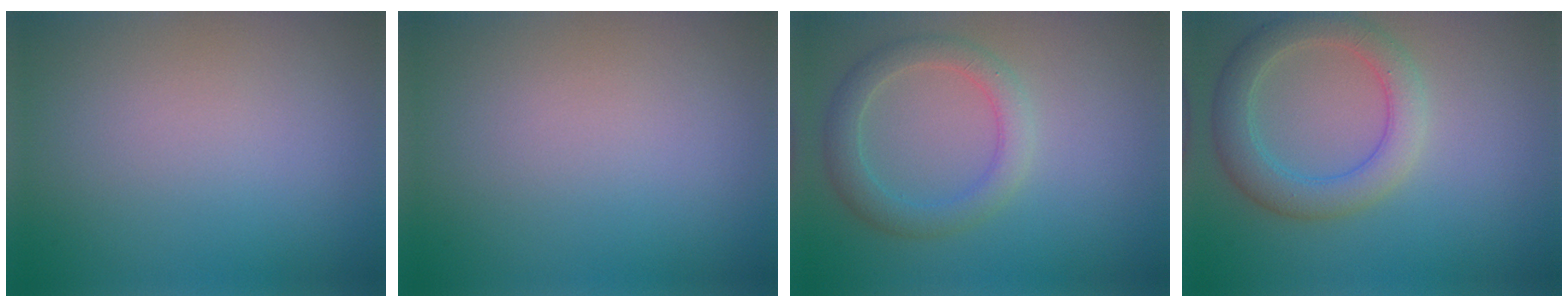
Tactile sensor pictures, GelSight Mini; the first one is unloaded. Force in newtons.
{"total": 0.0}
{"total": 3.1, "press": 3.1, "slide": 0.1}
{"total": 4.1, "press": 4.1, "slide": 0.1}